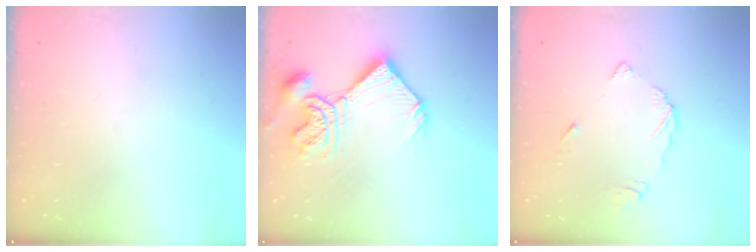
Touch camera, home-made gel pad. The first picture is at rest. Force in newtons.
{"total": 13.2, "press": 13.2, "slide": 1.4}
{"total": 7.1, "press": 7.1, "slide": 0.9}